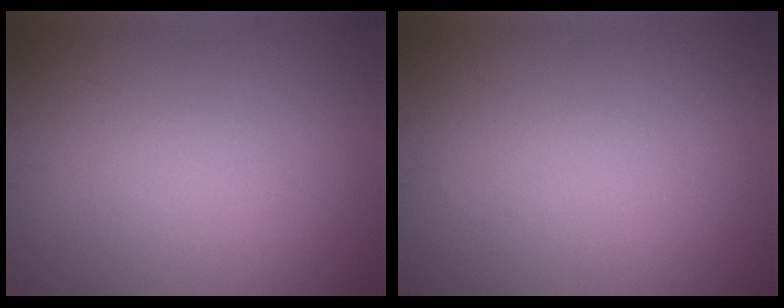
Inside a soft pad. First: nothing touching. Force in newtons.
{"total": 0.0}